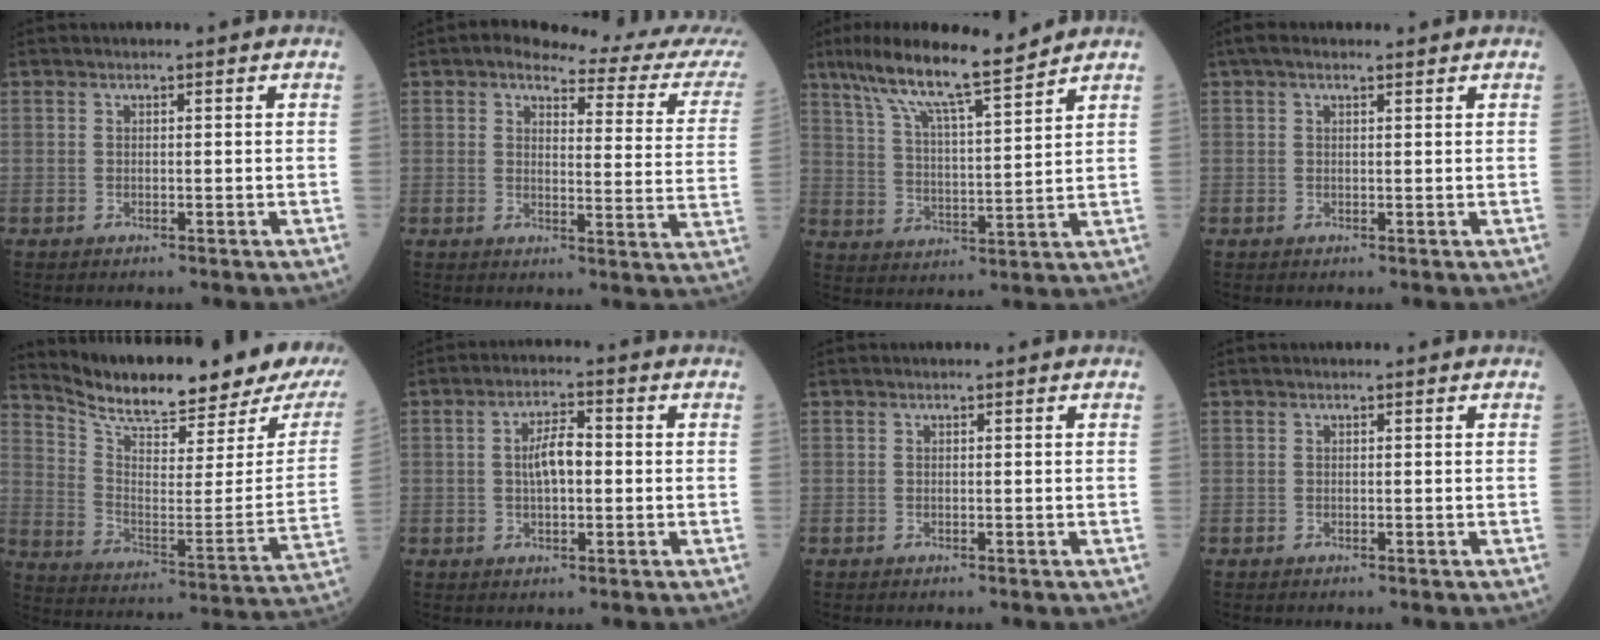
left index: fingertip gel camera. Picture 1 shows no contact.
{"total": 14.4, "force": [12.7, 1.6, 6.4], "torque": [-0.071, -0.040, 0.126]}
{"total": 12.3, "force": [10.1, 0.4, 7.0], "torque": [-0.127, 0.013, 0.177]}
{"total": 3.2, "force": [2.1, 1.0, 2.1], "torque": [-0.045, 0.031, 0.037]}
{"total": 22.5, "force": [19.5, 2.8, 10.8], "torque": [-0.183, -0.058, 0.280]}
{"total": 5.1, "force": [0.1, 1.9, 4.8], "torque": [-0.096, 0.010, -0.002]}
{"total": 0.0}
{"total": 0.0}